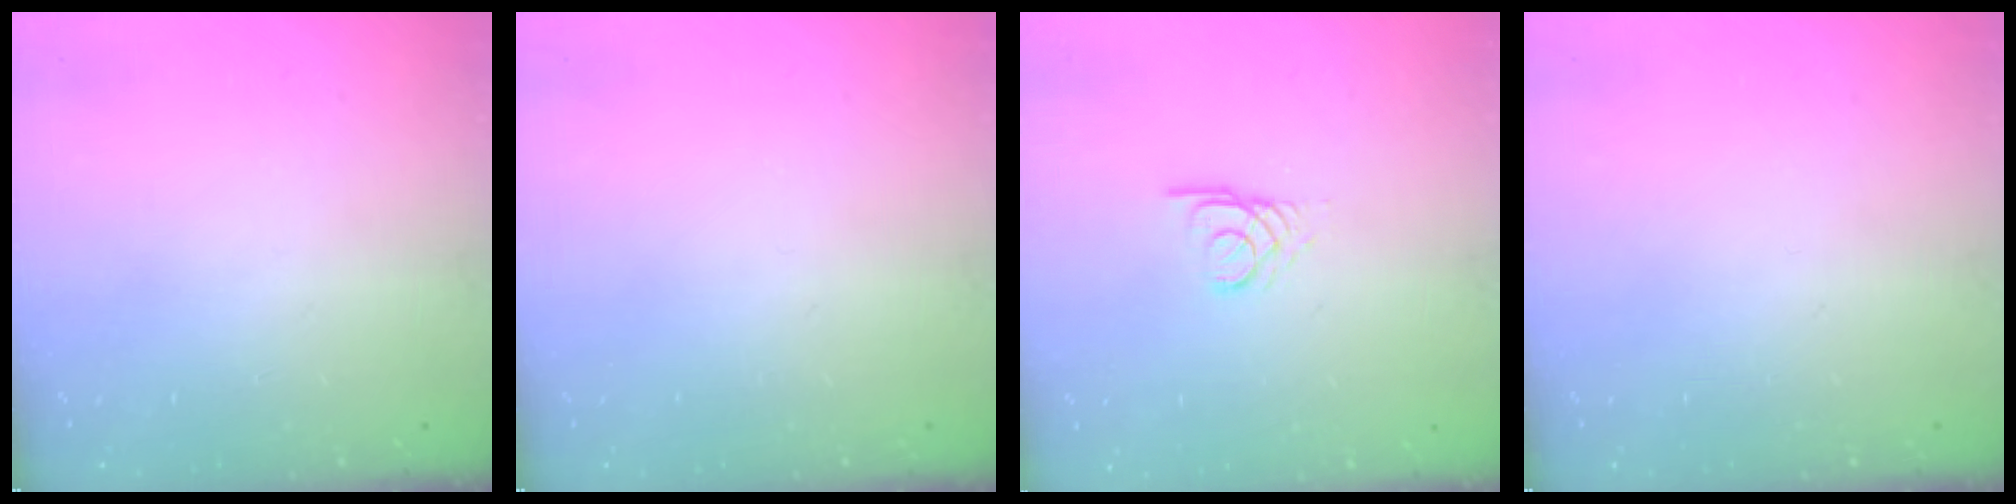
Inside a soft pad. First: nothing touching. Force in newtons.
{"total": 0.0}
{"total": 2.5, "press": 2.5, "slide": 0.2}
{"total": 0.0}